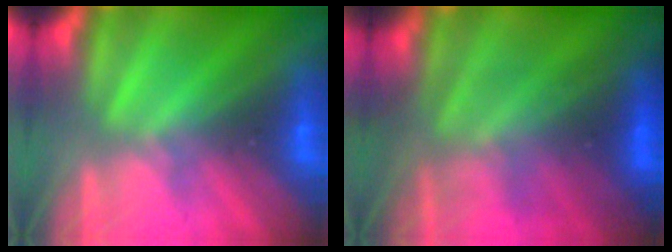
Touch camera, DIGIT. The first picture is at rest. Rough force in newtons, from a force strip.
{"total": 4.4}